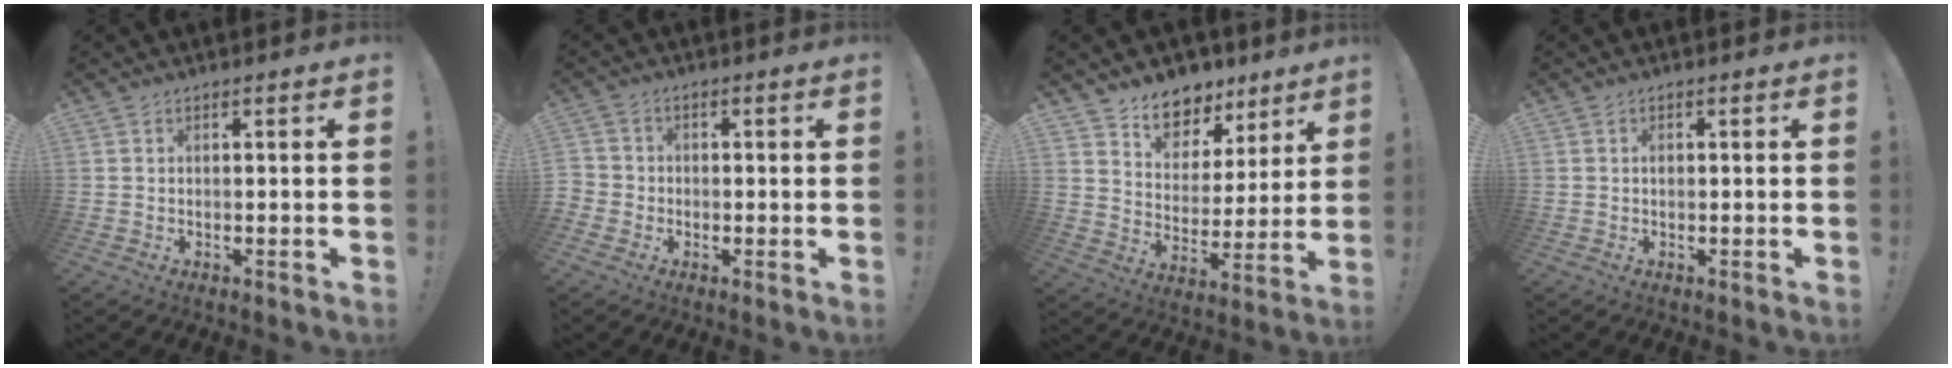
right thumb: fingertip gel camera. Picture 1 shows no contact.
{"total": 2.9, "force": [-1.5, 2.3, 0.9], "torque": [-0.016, 0.012, -0.026]}
{"total": 10.1, "force": [7.6, 6.2, 2.2], "torque": [-0.037, -0.062, 0.145]}
{"total": 0.8, "force": [-0.2, 0.7, 0.4], "torque": [-0.017, 0.006, -0.002]}